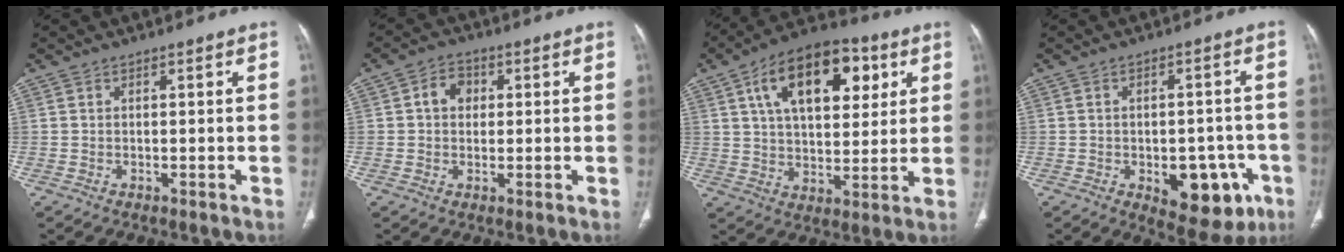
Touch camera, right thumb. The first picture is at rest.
{"total": 4.7, "force": [0.8, 3.8, 2.6], "torque": [-0.022, 0.008, 0.011]}
{"total": 19.9, "force": [7.6, 10.9, 14.8], "torque": [-0.194, -0.006, 0.118]}
{"total": 12.5, "force": [-4.7, 7.0, 9.2], "torque": [-0.078, 0.021, -0.047]}